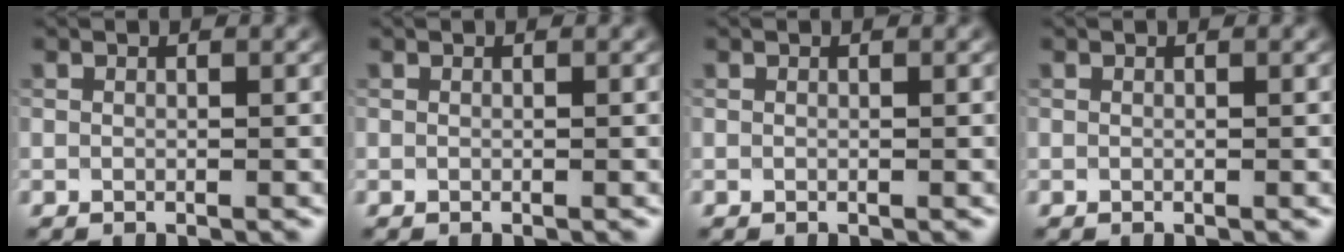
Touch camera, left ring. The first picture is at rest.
{"total": 0.0}
{"total": 0.0}
{"total": 0.0}